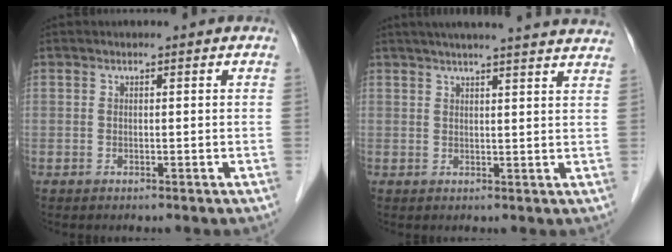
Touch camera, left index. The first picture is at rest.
{"total": 20.8, "force": [18.8, 0.7, 8.9], "torque": [-0.132, 0.013, 0.227]}